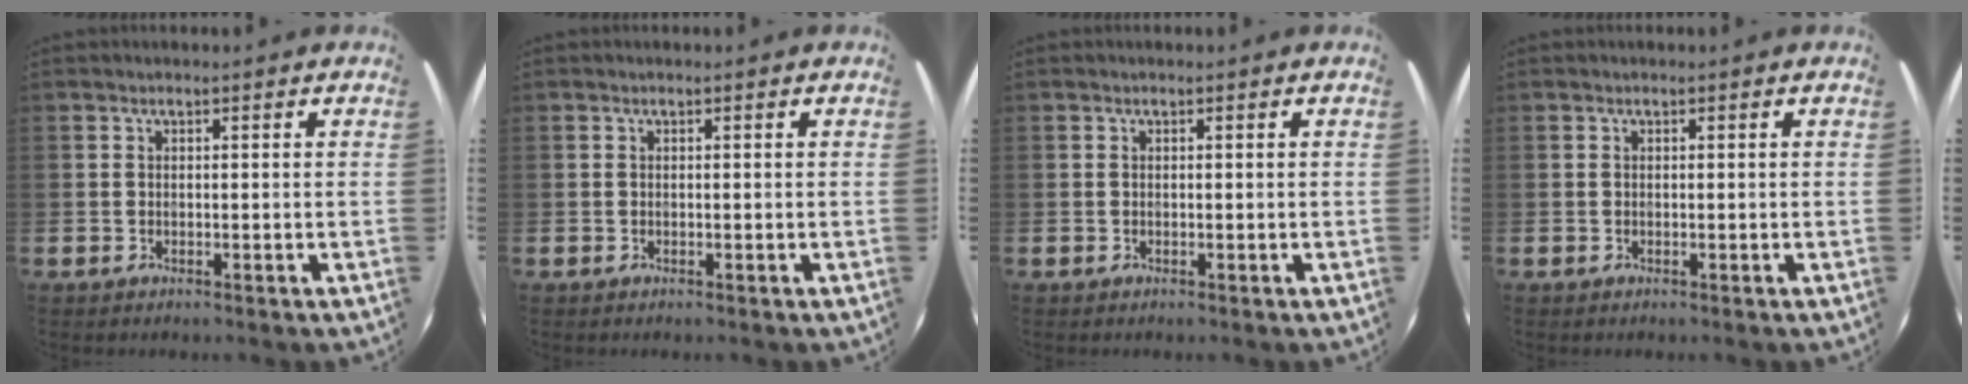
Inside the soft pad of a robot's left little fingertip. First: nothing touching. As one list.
[{"total": 0.0}, {"total": 0.0}, {"total": 0.0}]